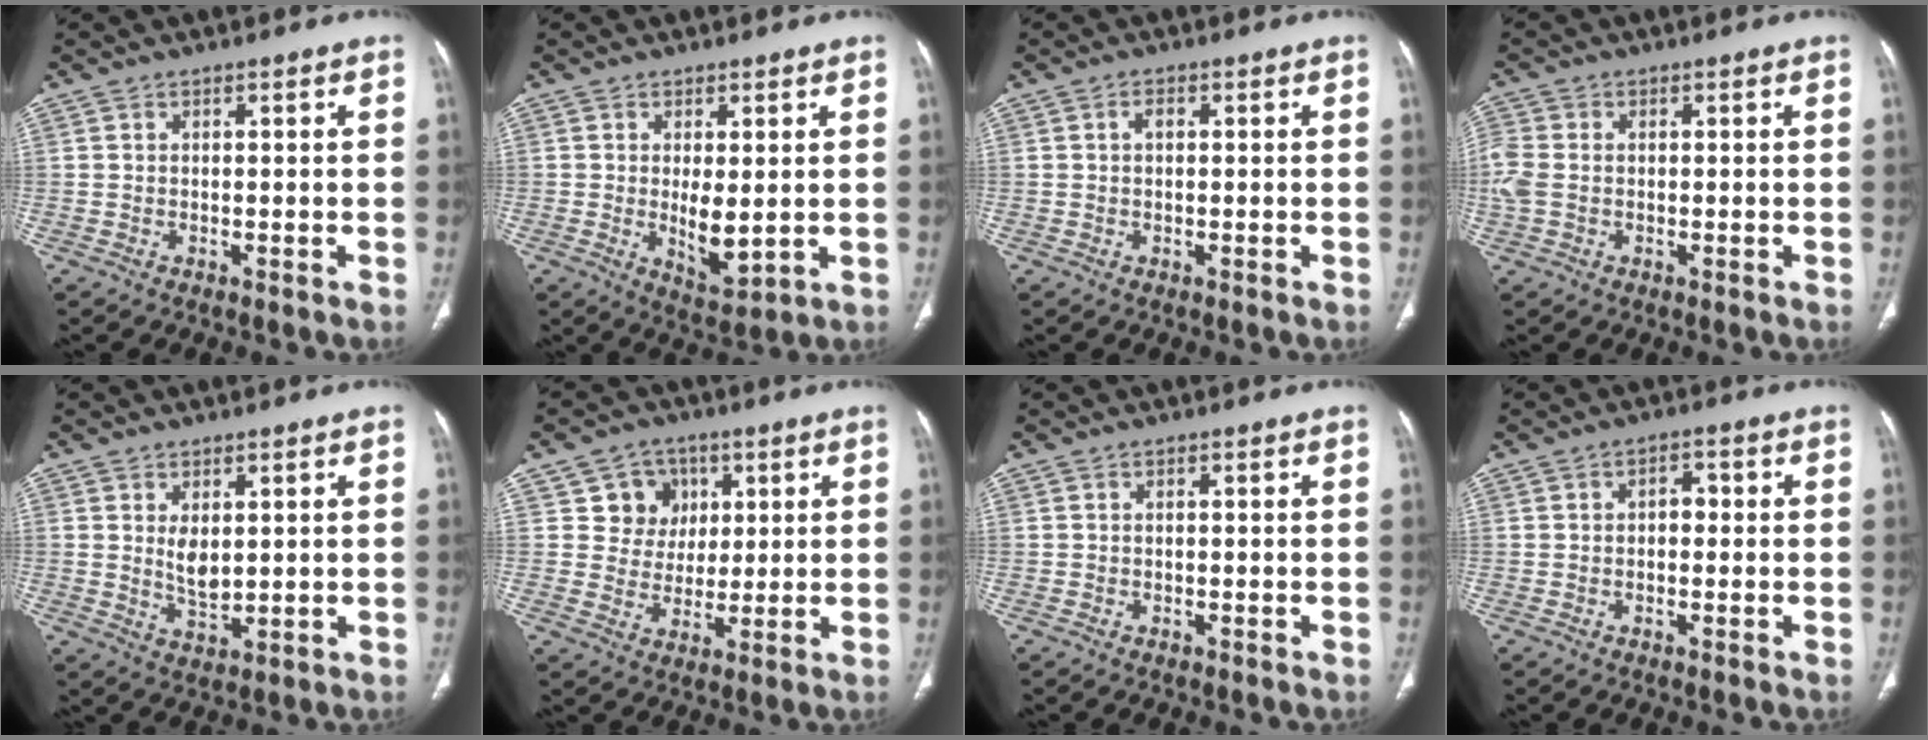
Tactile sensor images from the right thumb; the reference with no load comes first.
{"total": 6.2, "force": [-0.1, 2.6, 5.6], "torque": [-0.085, -0.019, 0.009]}
{"total": 1.4, "force": [0.2, 0.7, 1.1], "torque": [-0.019, -0.001, 0.001]}
{"total": 5.0, "force": [-0.2, 3.6, 3.5], "torque": [-0.108, 0.007, -0.006]}
{"total": 4.4, "force": [1.1, 2.4, 3.6], "torque": [-0.052, -0.022, 0.028]}
{"total": 7.7, "force": [2.7, 7.1, 1.3], "torque": [0.022, -0.004, 0.045]}
{"total": 0.0}
{"total": 2.4, "force": [0.0, 1.5, 1.8], "torque": [-0.015, 0.005, -0.007]}